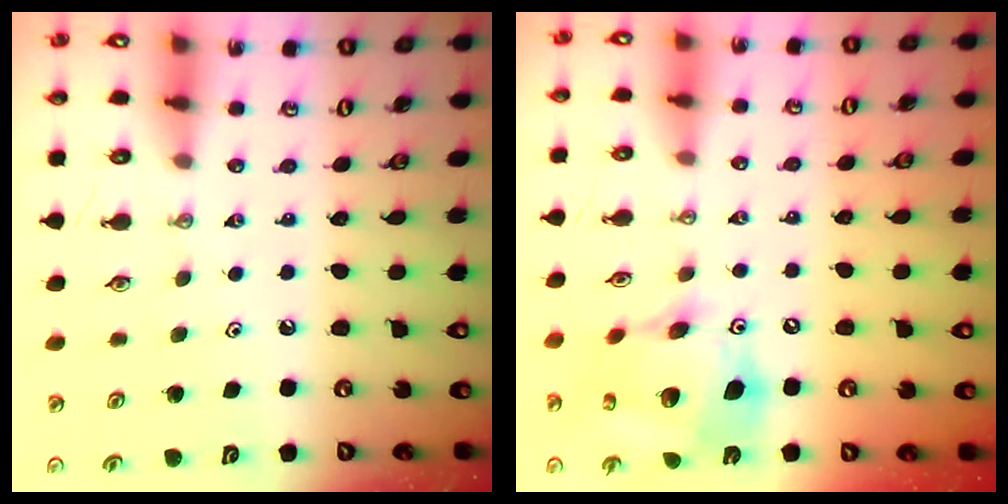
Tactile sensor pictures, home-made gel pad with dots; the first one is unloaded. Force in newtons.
{"total": 17.4, "press": 17.3, "slide": 2.2}